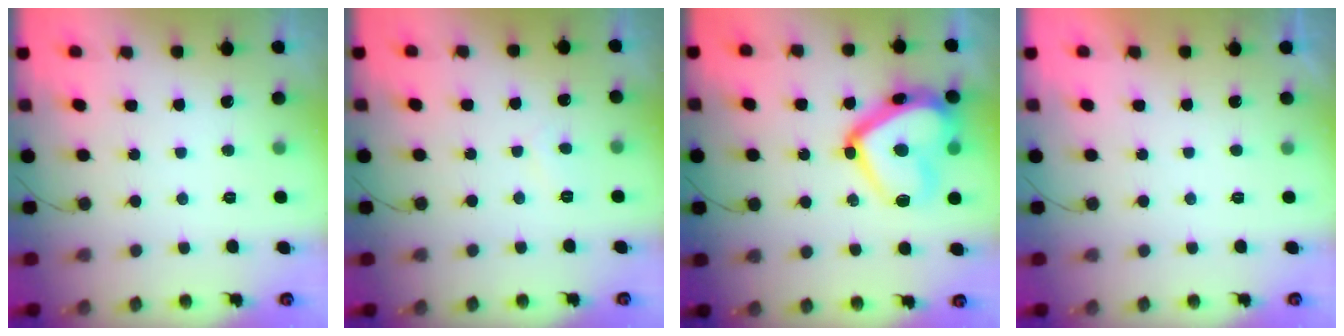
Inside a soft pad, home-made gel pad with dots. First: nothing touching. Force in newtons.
{"total": 3.4, "press": 3.4, "slide": 0.4}
{"total": 22.1, "press": 22.0, "slide": 1.7}
{"total": 2.2, "press": 2.2, "slide": 0.4}